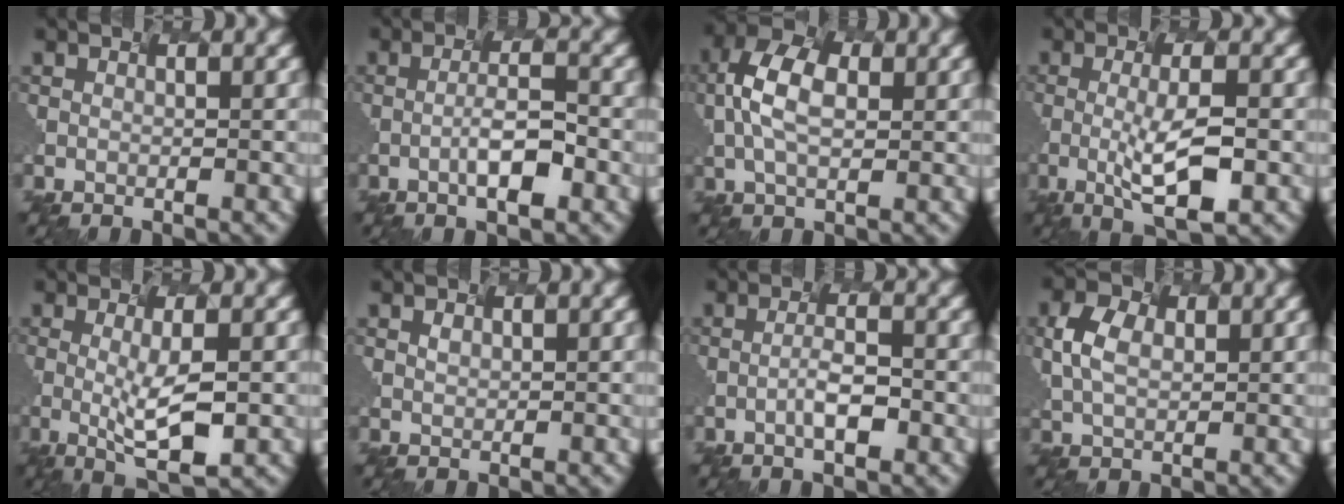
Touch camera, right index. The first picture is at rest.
{"total": 2.7, "force": [-1.7, -0.1, 2.1], "torque": [-0.063, -0.007, -0.001]}
{"total": 4.0, "force": [-0.6, 2.2, 3.2], "torque": [-0.096, 0.001, 0.014]}
{"total": 4.5, "force": [-1.7, 0.6, 4.1], "torque": [-0.087, -0.016, 0.003]}
{"total": 3.9, "force": [-1.4, 0.5, 3.6], "torque": [-0.077, -0.014, 0.009]}
{"total": 1.4, "force": [-0.2, -0.9, -1.1], "torque": [-0.008, -0.006, 0.028]}
{"total": 1.9, "force": [-1.5, -0.4, 1.2], "torque": [-0.050, -0.009, 0.003]}
{"total": 1.9, "force": [-0.2, 1.5, 1.2], "torque": [-0.057, -0.005, 0.028]}